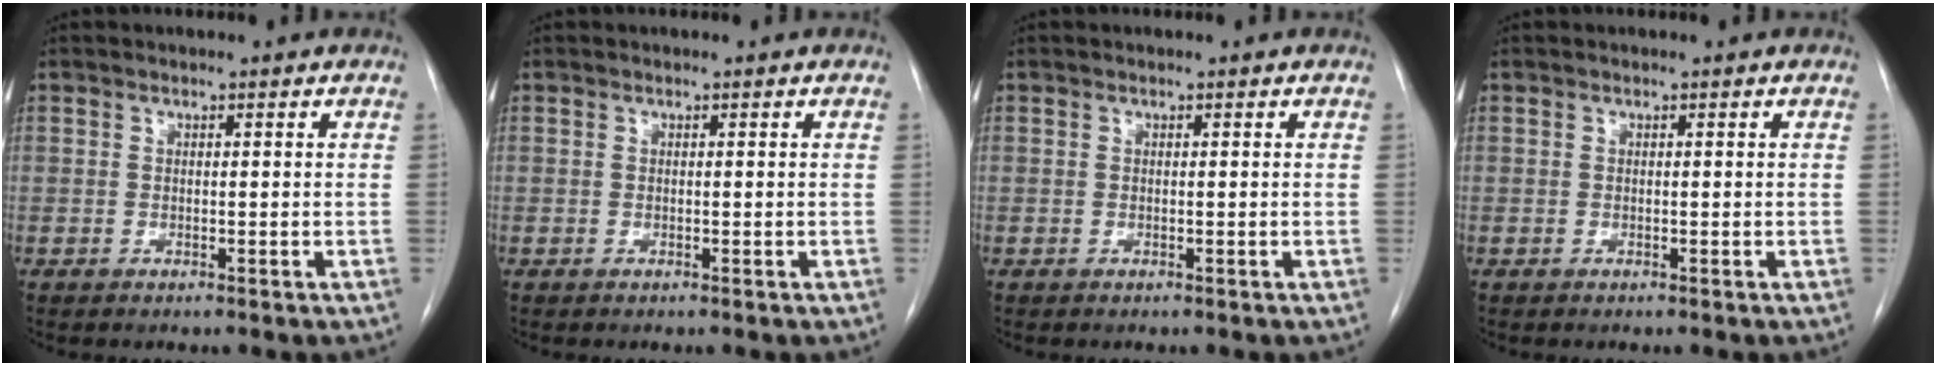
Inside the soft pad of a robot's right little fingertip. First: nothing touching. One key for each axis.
{"total": 0.0}
{"total": 0.0}
{"total": 0.0}